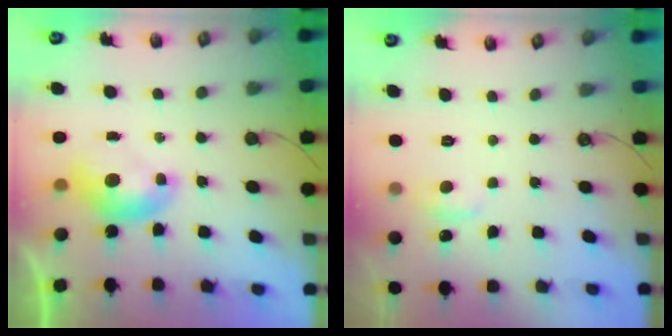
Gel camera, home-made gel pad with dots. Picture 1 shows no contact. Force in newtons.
{"total": 0.9, "press": 0.0, "slide": 0.9}